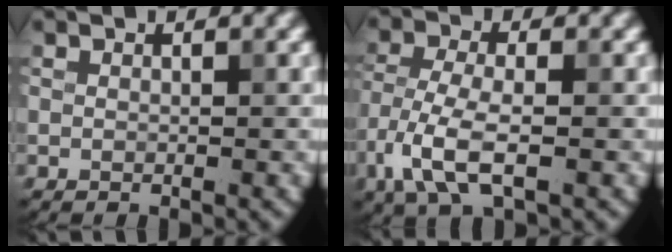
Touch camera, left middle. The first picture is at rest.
{"total": 5.9, "force": [-2.6, 2.5, 4.7], "torque": [-0.105, -0.003, -0.060]}